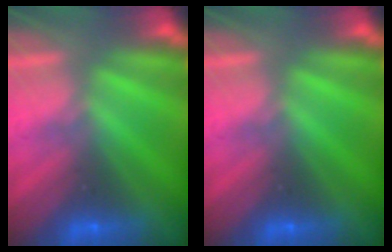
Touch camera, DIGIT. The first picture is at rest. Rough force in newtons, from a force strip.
{"total": 0.0}